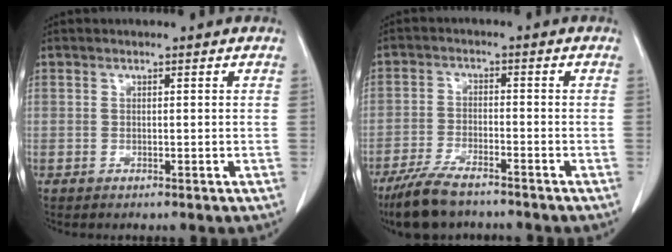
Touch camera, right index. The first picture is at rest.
{"total": 8.0, "force": [-6.4, 2.0, 4.3], "torque": [-0.086, -0.018, -0.116]}